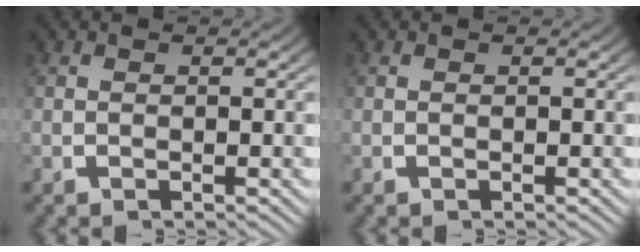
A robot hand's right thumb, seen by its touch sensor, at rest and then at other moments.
{"total": 0.0}